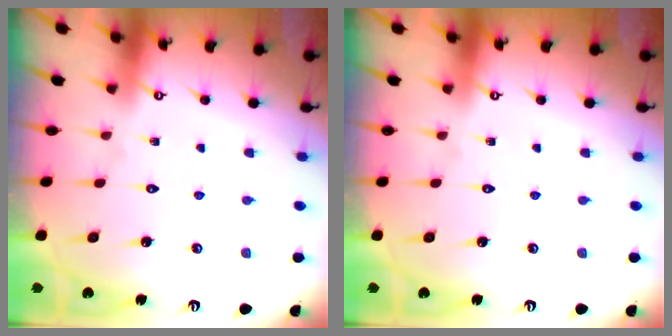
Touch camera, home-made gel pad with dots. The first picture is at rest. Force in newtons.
{"total": 0.0}